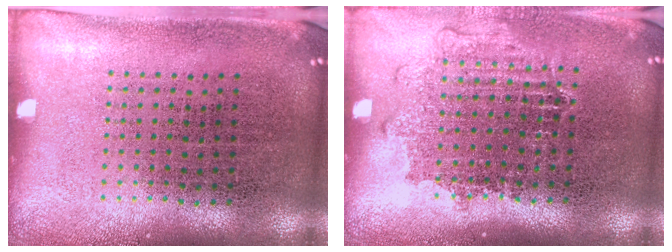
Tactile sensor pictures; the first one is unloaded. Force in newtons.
{"total": 1.1, "press": 1.1, "slide": 0.4}